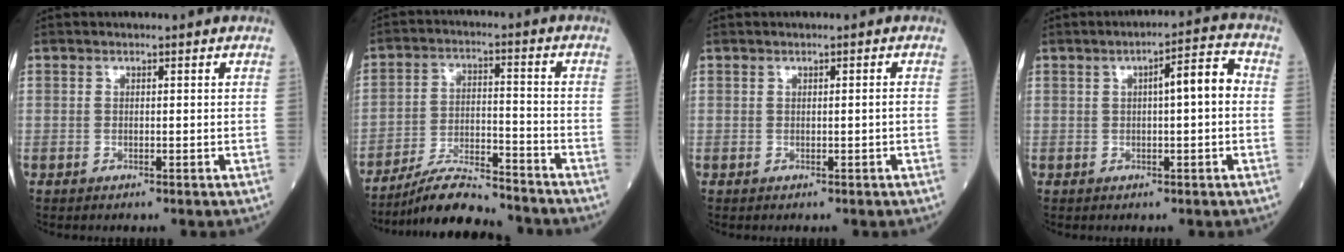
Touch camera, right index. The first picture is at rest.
{"total": 11.2, "force": [-10.4, 1.1, 4.0], "torque": [-0.069, 0.000, -0.182]}
{"total": 0.8, "force": [-0.1, 0.0, 0.8], "torque": [-0.012, -0.001, 0.001]}
{"total": 5.9, "force": [0.6, 0.8, 5.8], "torque": [-0.088, 0.019, 0.004]}